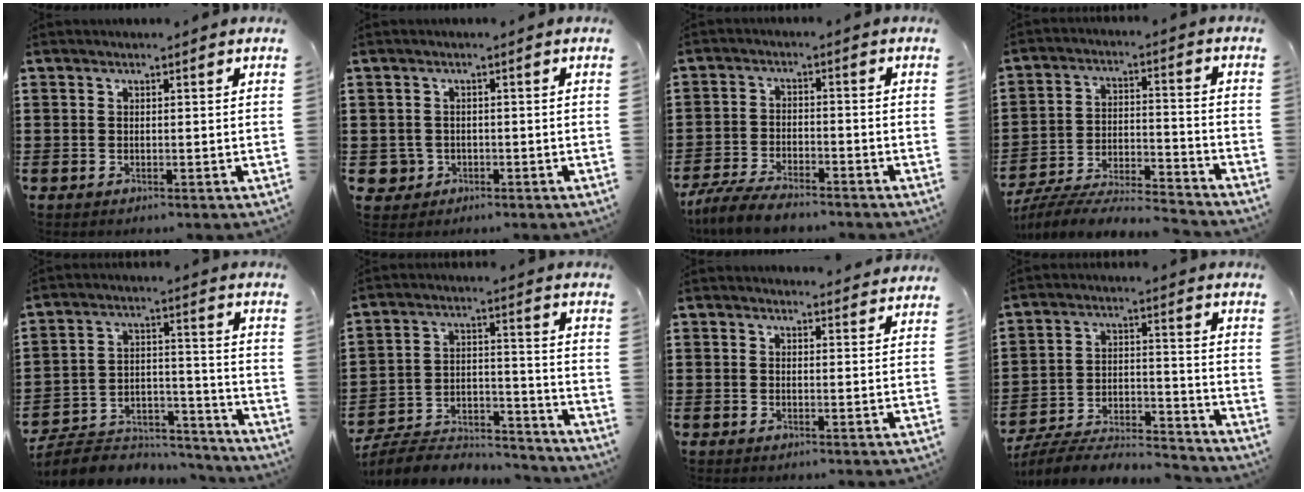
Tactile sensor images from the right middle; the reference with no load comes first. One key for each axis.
{"total": 2.0, "fx": -0.8, "fy": 1.8, "fz": 0.5, "tx": -0.023, "ty": -0.001, "tz": -0.022}
{"total": 5.6, "fx": -5.1, "fy": 0.9, "fz": 2.1, "tx": -0.054, "ty": -0.004, "tz": -0.102}
{"total": 7.1, "fx": -6.9, "fy": 0.4, "fz": 1.8, "tx": -0.033, "ty": 0.001, "tz": -0.135}
{"total": 6.9, "fx": -6.5, "fy": 1.9, "fz": 1.5, "tx": -0.030, "ty": 0.010, "tz": -0.128}
{"total": 6.9, "fx": -6.6, "fy": 1.2, "fz": 1.5, "tx": -0.029, "ty": 0.008, "tz": -0.132}
{"total": 1.8, "fx": 1.8, "fy": 0.3, "fz": 0.1, "tx": 0.002, "ty": -0.001, "tz": 0.033}
{"total": 6.4, "fx": -6.1, "fy": 0.8, "fz": 1.7, "tx": -0.035, "ty": 0.001, "tz": -0.121}